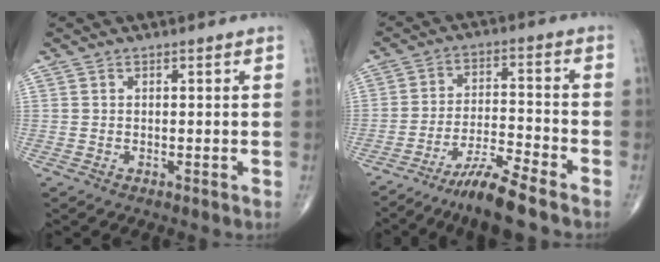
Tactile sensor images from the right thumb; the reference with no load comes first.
{"total": 8.8, "force": [-7.0, 0.1, 5.2], "torque": [-0.104, 0.040, -0.129]}